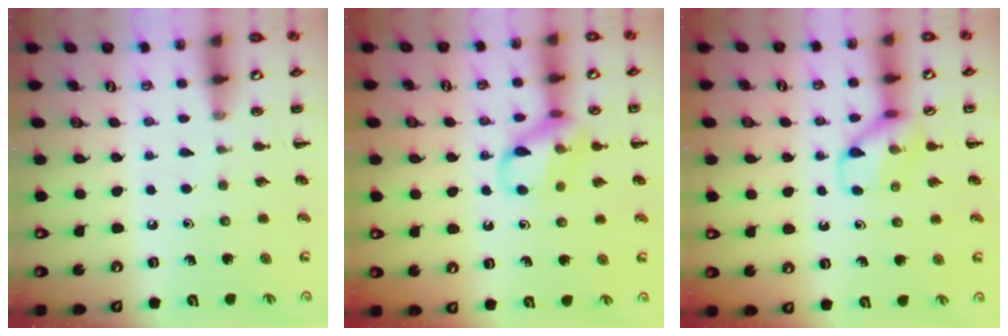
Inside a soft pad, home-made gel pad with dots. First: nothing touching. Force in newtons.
{"total": 13.1, "press": 13.0, "slide": 1.7}
{"total": 10.0, "press": 9.9, "slide": 0.7}